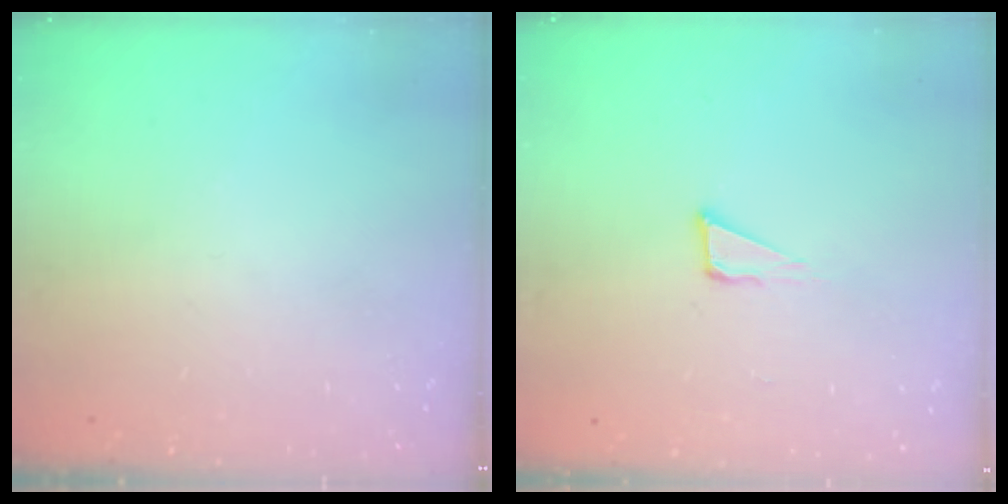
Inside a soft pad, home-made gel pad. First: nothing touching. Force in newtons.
{"total": 3.8, "press": 3.7, "slide": 0.8}